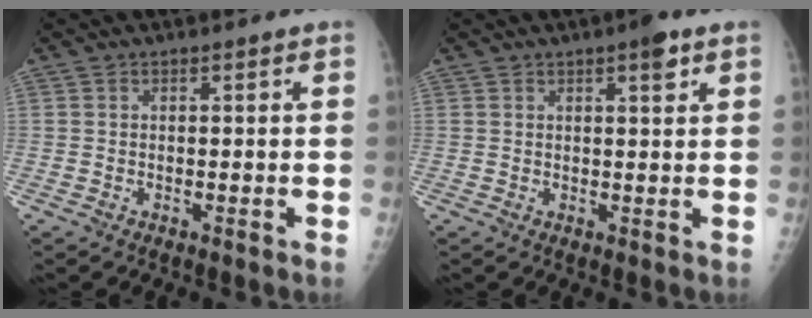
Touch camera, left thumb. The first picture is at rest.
{"total": 3.1, "force": [1.8, 0.8, 2.4], "torque": [-0.028, -0.006, 0.022]}